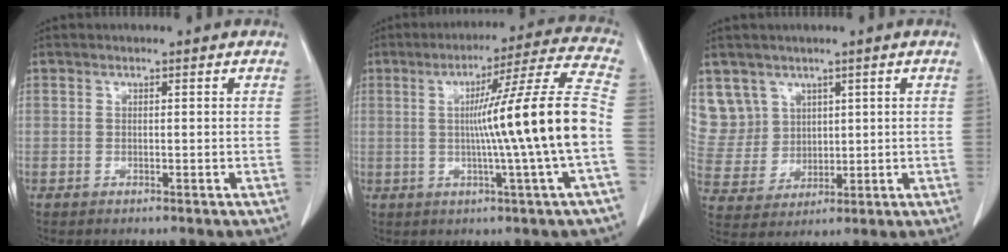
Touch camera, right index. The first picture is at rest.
{"total": 16.2, "force": [-1.3, -2.6, 16.0], "torque": [-0.234, -0.002, -0.026]}
{"total": 8.6, "force": [4.8, 7.1, 0.1], "torque": [-0.011, 0.020, 0.114]}